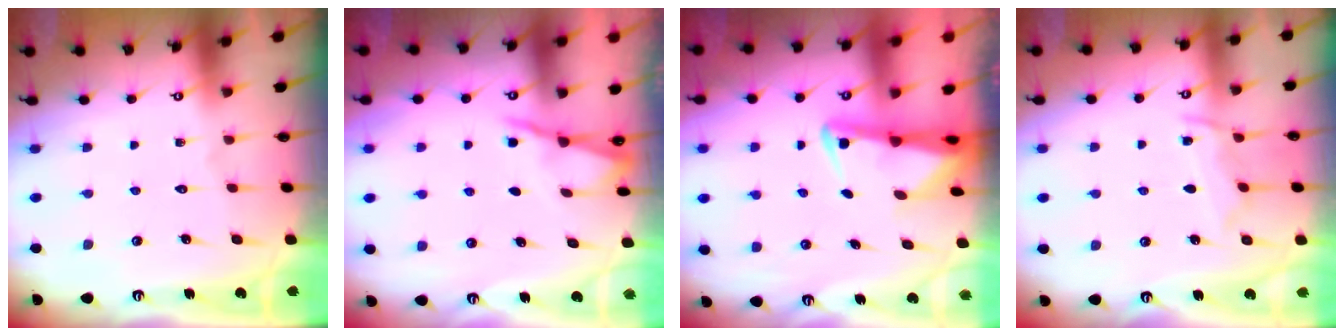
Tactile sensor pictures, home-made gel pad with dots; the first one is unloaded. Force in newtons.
{"total": 2.8, "press": 2.8, "slide": 0.4}
{"total": 2.8, "press": 2.7, "slide": 0.6}
{"total": 7.5, "press": 7.5, "slide": 0.6}